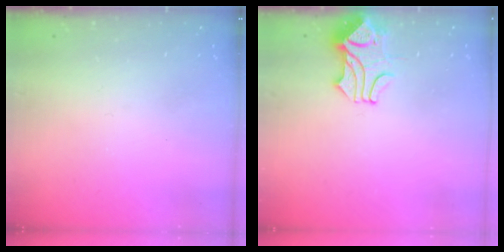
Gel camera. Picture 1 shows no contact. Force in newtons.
{"total": 1.8, "press": 1.4, "slide": 1.1}